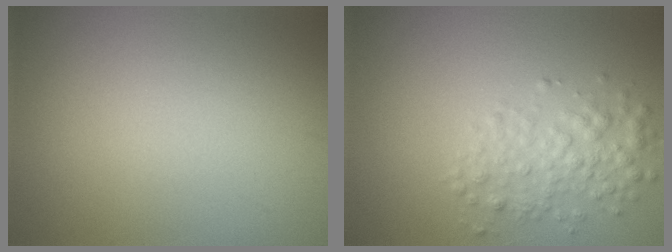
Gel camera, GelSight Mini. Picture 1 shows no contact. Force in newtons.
{"total": 3.0, "press": 3.0, "slide": 0.0}